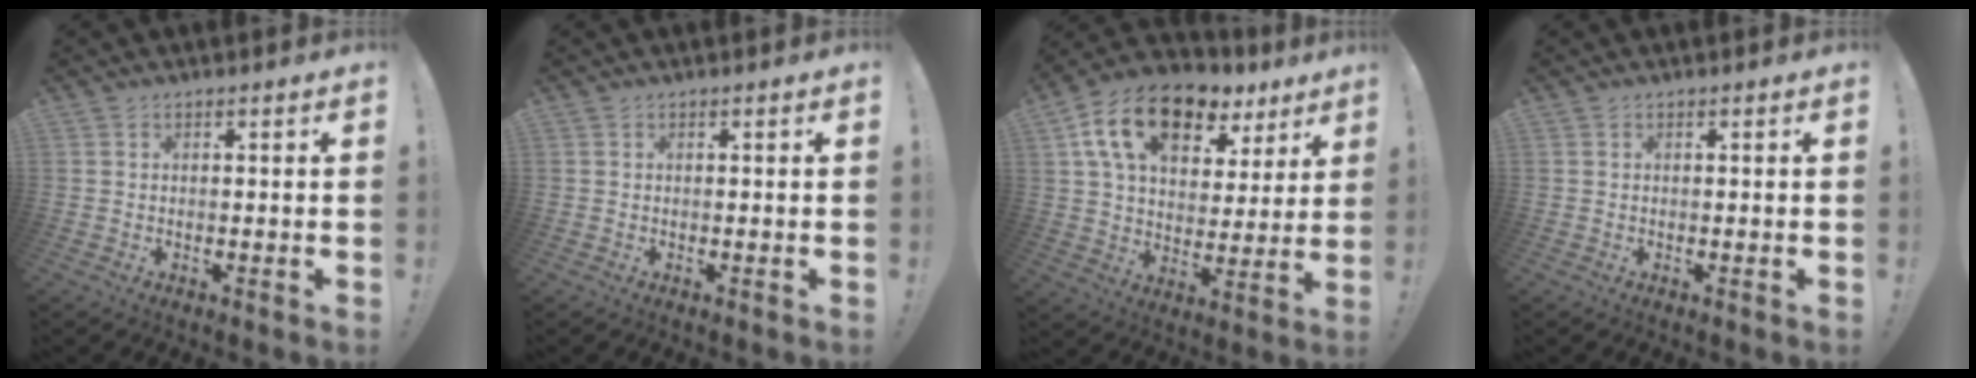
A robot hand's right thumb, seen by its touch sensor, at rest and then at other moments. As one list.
[{"total": 0.0}, {"total": 17.7, "force": [10.1, 10.1, 10.5], "torque": [-0.184, -0.043, 0.183]}, {"total": 0.0}]